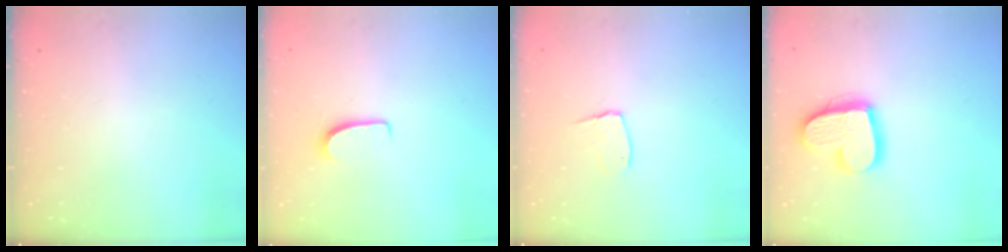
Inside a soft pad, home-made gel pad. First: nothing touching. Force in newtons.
{"total": 5.9, "press": 5.9, "slide": 0.4}
{"total": 7.0, "press": 7.0, "slide": 0.5}
{"total": 15.6, "press": 15.5, "slide": 1.4}